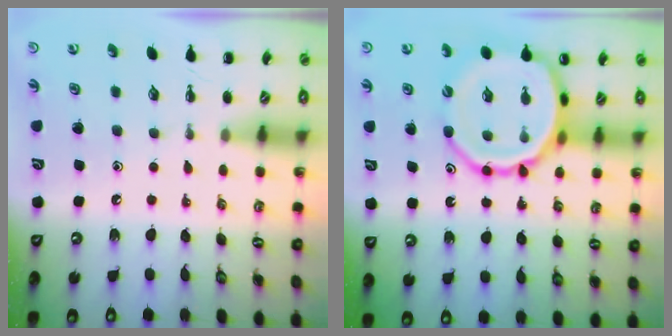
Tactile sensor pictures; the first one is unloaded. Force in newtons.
{"total": 15.8, "press": 15.5, "slide": 2.9}